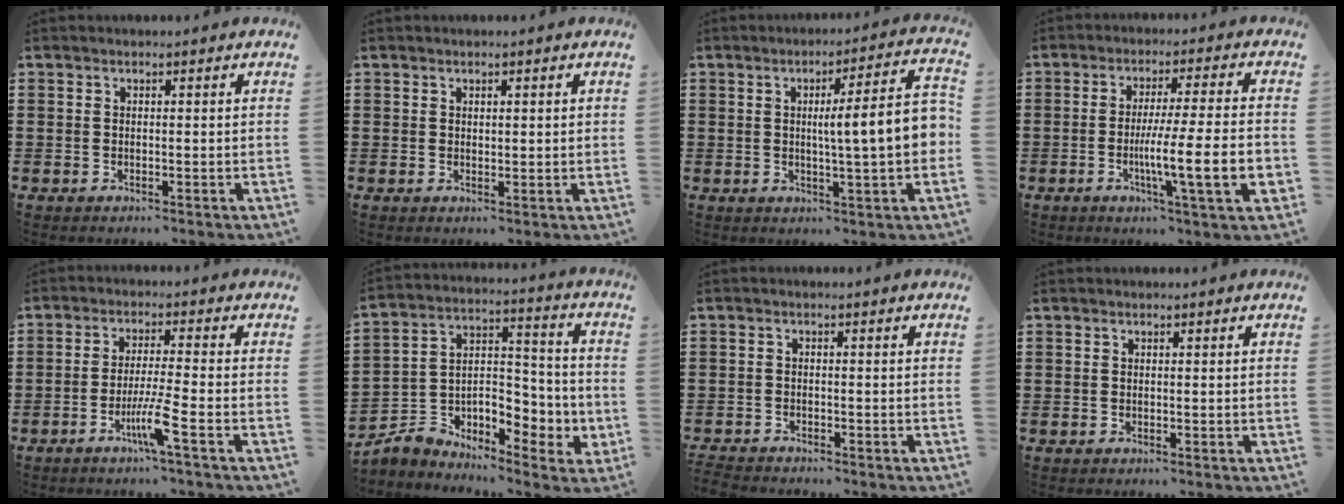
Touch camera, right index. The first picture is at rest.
{"total": 0.8, "force": [0.5, 0.4, 0.5], "torque": [-0.009, 0.003, 0.008]}
{"total": 9.6, "force": [0.4, 1.0, 9.6], "torque": [-0.147, -0.009, -0.002]}
{"total": 11.8, "force": [-2.9, 1.0, 11.4], "torque": [-0.196, -0.015, -0.053]}
{"total": 5.7, "force": [-3.0, -0.5, 4.8], "torque": [-0.092, -0.012, -0.057]}
{"total": 4.9, "force": [-2.0, 4.2, 1.4], "torque": [-0.041, -0.008, -0.037]}
{"total": 1.8, "force": [-1.8, 0.1, -0.1], "torque": [-0.004, 0.002, -0.039]}
{"total": 0.0}